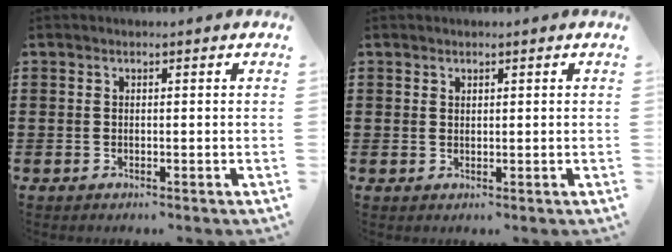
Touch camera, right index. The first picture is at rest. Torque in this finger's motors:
{"motor_torque": [-0.29, 0.59, -0.04, -0.01]}